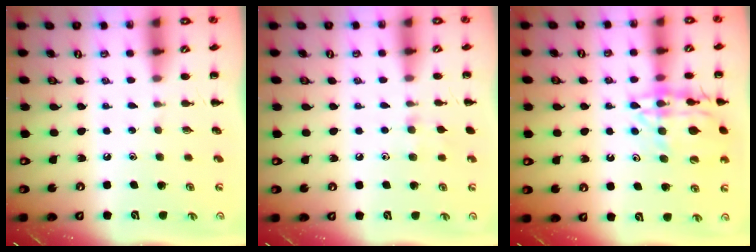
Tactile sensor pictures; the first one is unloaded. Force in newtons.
{"total": 5.7, "press": 5.4, "slide": 1.9}
{"total": 16.2, "press": 16.0, "slide": 2.3}